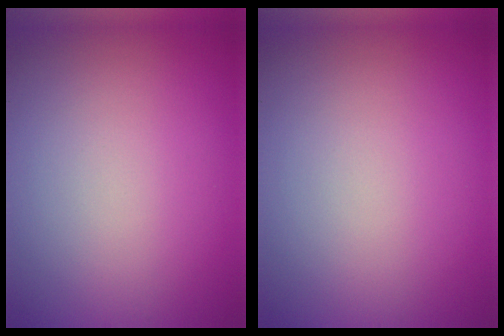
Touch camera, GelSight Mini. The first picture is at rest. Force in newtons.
{"total": 0.0}